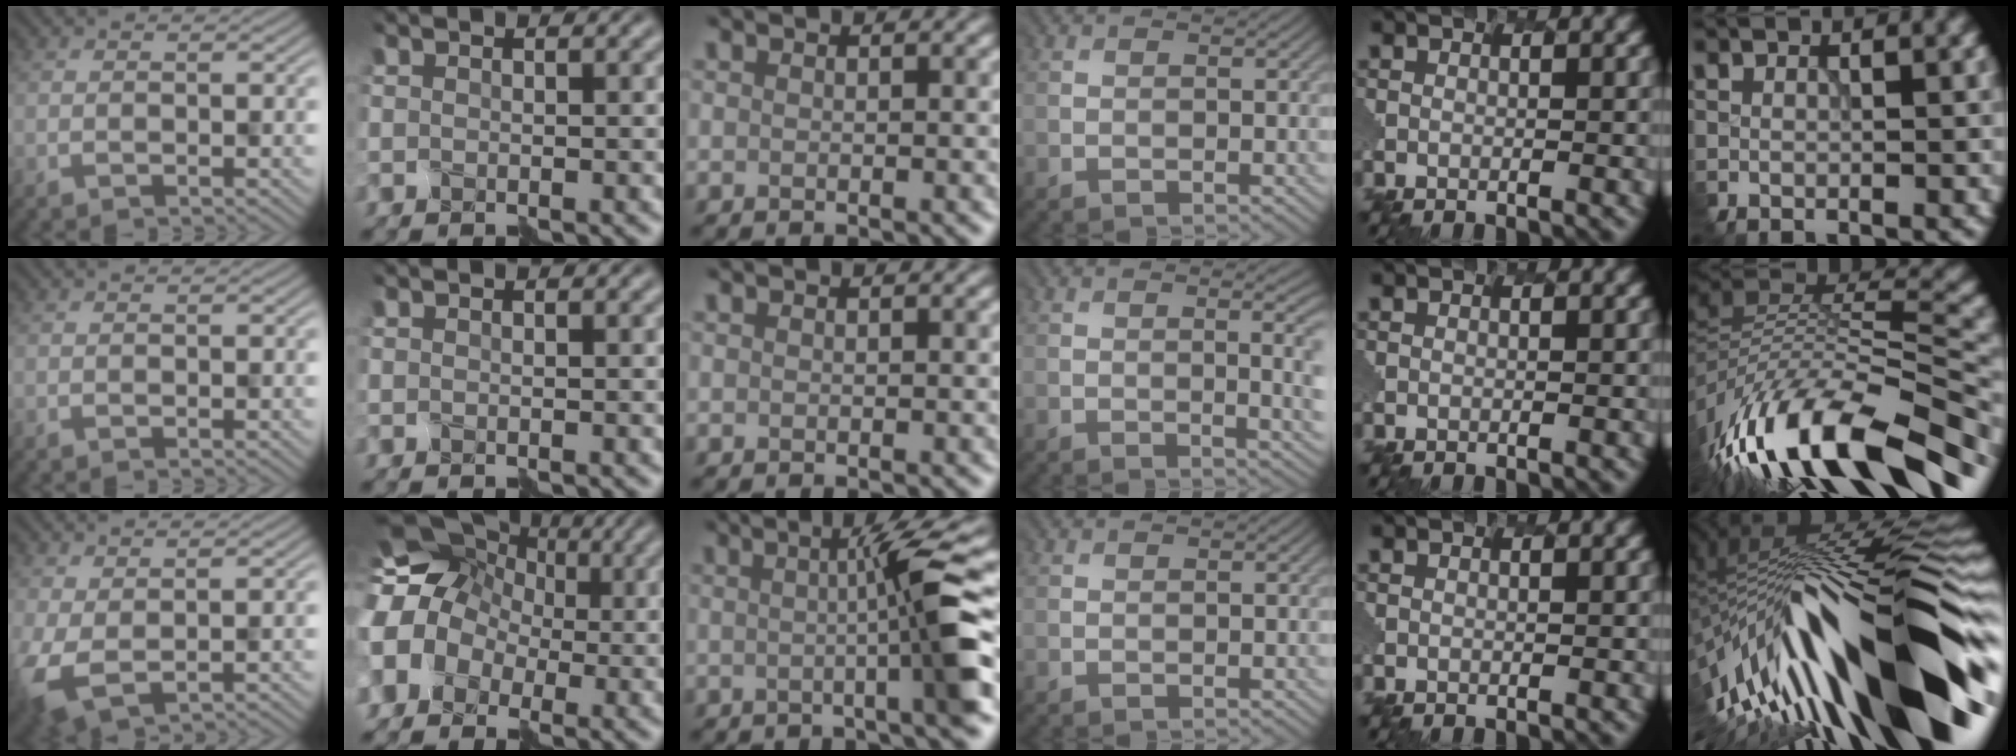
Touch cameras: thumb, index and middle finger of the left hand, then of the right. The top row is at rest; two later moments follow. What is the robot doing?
{"motion": "disassemble", "object": "hinged jar"}